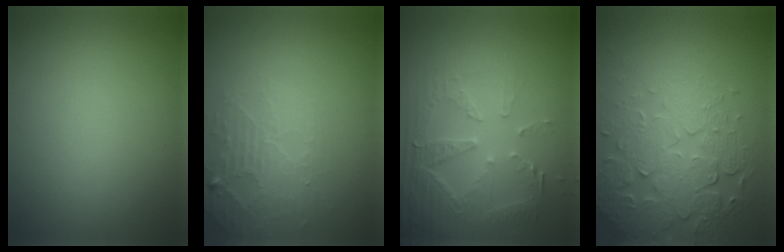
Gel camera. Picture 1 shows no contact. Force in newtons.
{"total": 3.1, "press": 3.0, "slide": 0.6}
{"total": 4.2, "press": 4.1, "slide": 1.0}
{"total": 6.9, "press": 5.2, "slide": 4.6}